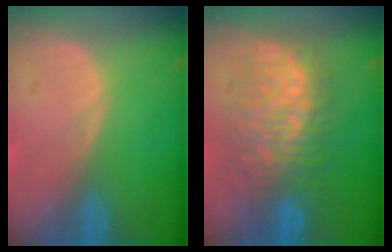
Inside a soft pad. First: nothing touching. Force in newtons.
{"total": 10.1, "press": 10.0, "slide": 1.1}